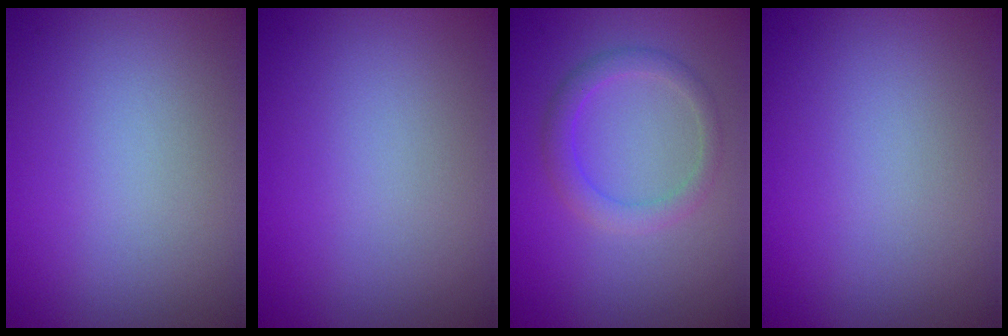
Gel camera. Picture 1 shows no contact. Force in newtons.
{"total": 0.0}
{"total": 2.3, "press": 2.3, "slide": 0.1}
{"total": 0.0}